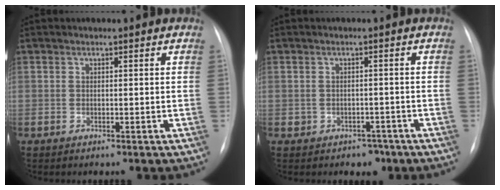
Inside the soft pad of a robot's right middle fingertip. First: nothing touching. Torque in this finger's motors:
{"motor_torque": [0.13, -0.12, 0.00, 0.00]}